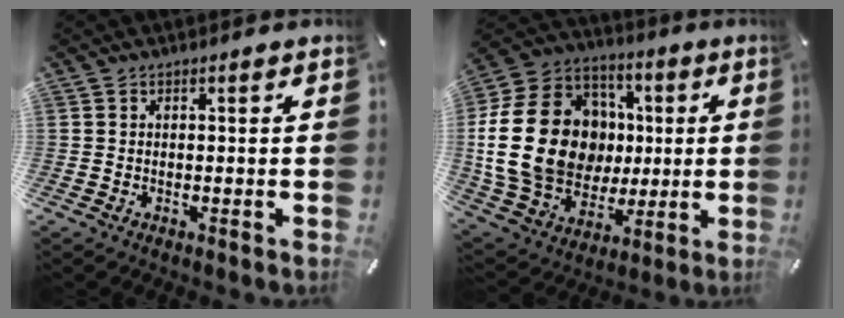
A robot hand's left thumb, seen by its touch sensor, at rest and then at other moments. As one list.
[{"total": 24.9, "force": [0.6, 20.1, 14.7], "torque": [-0.292, 0.016, 0.029]}]